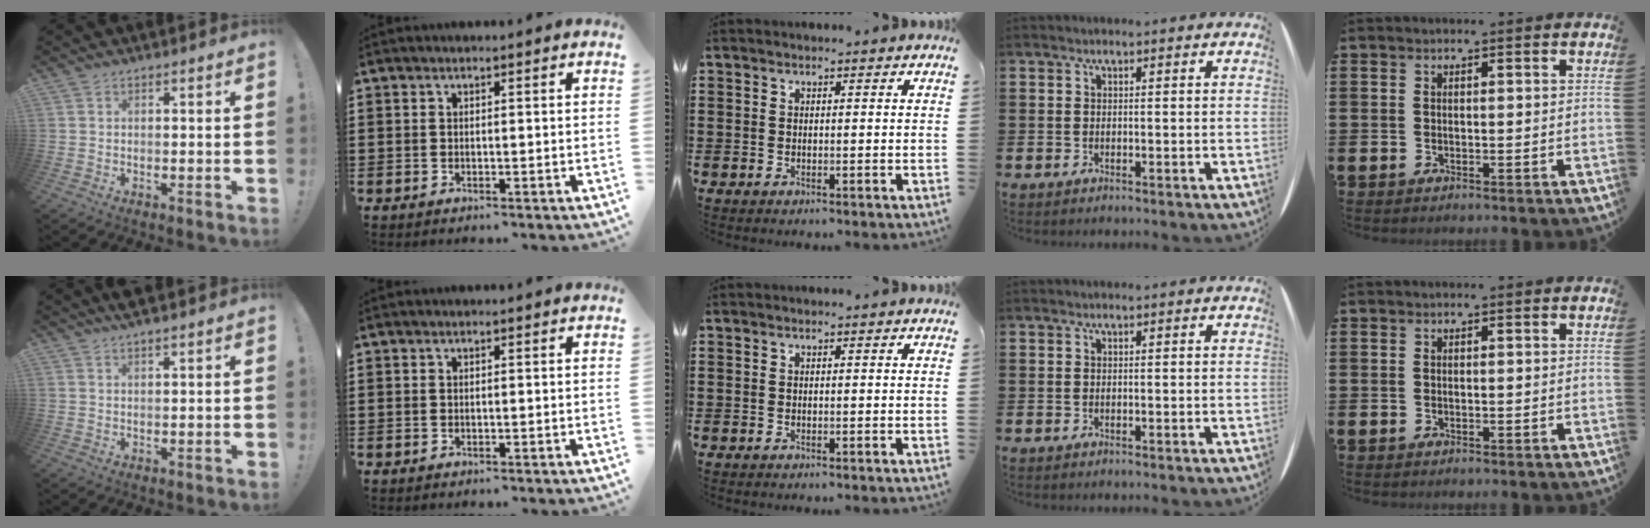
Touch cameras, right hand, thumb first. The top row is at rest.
{"thumb": {"total": 2.7, "force": [2.4, -0.1, 1.3], "torque": [-0.028, -0.011, 0.043]}}